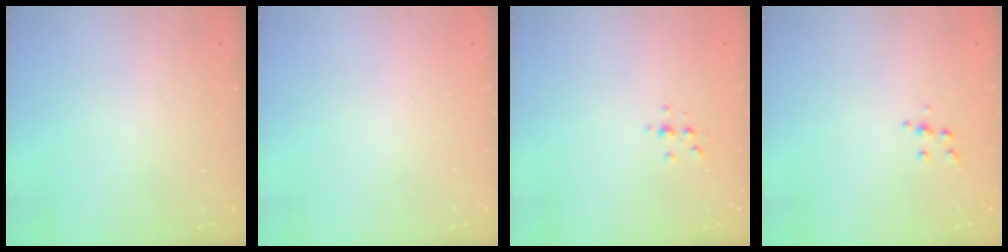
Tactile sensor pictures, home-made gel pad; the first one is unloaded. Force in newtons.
{"total": 0.0}
{"total": 2.3, "press": 2.3, "slide": 0.2}
{"total": 5.0, "press": 5.0, "slide": 0.6}